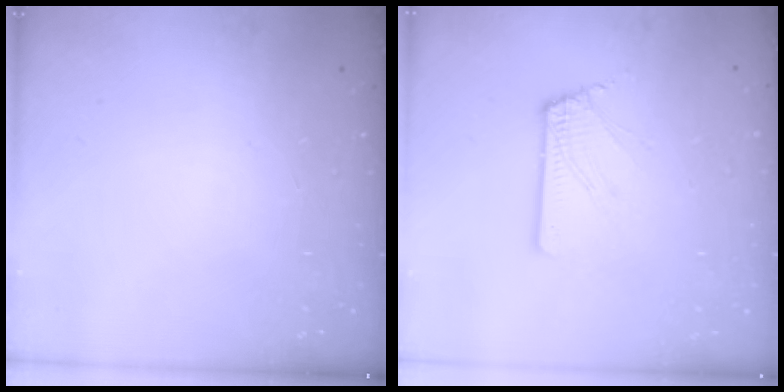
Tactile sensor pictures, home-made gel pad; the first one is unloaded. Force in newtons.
{"total": 2.5, "press": 2.5, "slide": 0.3}